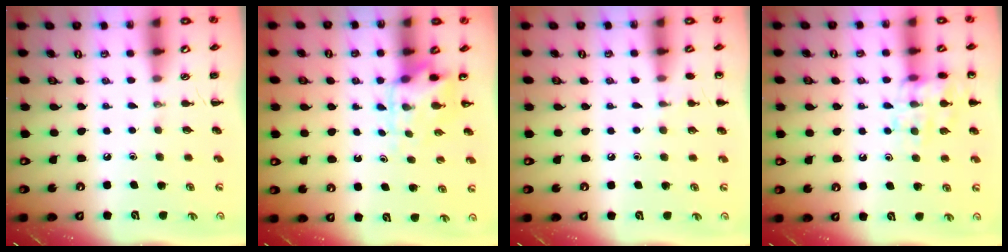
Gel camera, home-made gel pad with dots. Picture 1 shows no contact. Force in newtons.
{"total": 4.6, "press": 4.5, "slide": 1.0}
{"total": 5.5, "press": 5.2, "slide": 1.8}
{"total": 13.3, "press": 13.2, "slide": 0.8}